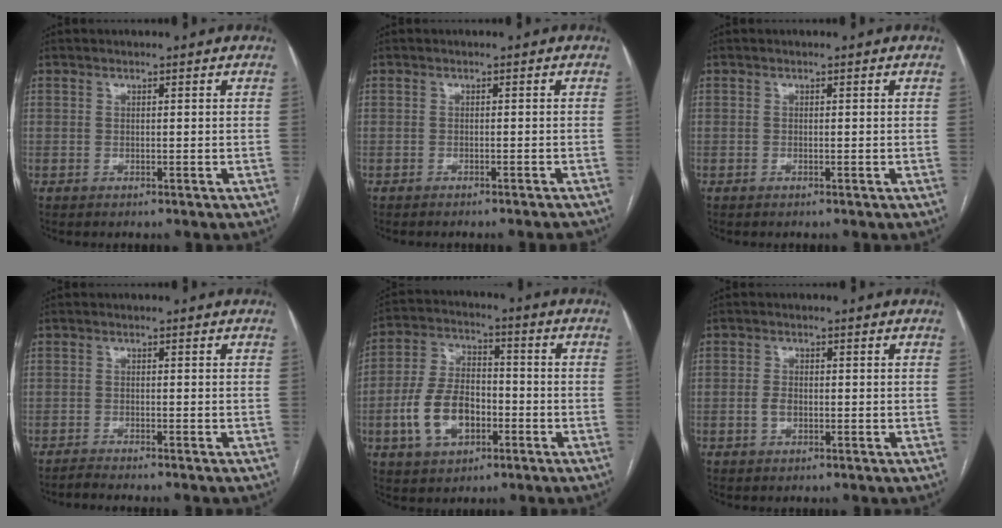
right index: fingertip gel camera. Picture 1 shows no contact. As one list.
[{"total": 5.1, "force": [-4.9, 0.6, 1.5], "torque": [-0.014, -0.010, -0.054]}, {"total": 0.0}, {"total": 2.8, "force": [-2.6, -0.6, 0.9], "torque": [-0.012, -0.004, -0.039]}, {"total": 11.0, "force": [-3.5, 6.5, 8.2], "torque": [-0.183, 0.016, -0.060]}, {"total": 2.0, "force": [-0.5, 1.2, 1.6], "torque": [-0.033, 0.002, -0.009]}]